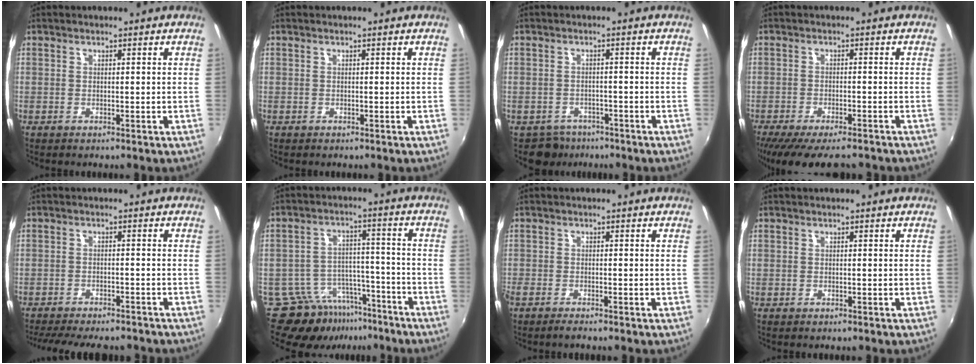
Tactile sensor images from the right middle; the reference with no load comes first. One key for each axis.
{"total": 0.0}
{"total": 4.1, "fx": -3.1, "fy": 2.7, "fz": -0.1, "tx": -0.012, "ty": 0.002, "tz": -0.049}
{"total": 12.7, "fx": -10.5, "fy": 2.9, "fz": 6.5, "tx": -0.134, "ty": -0.041, "tz": -0.164}
{"total": 13.7, "fx": -11.8, "fy": 3.4, "fz": 5.9, "tx": -0.127, "ty": -0.021, "tz": -0.169}
{"total": 10.8, "fx": -8.4, "fy": 6.2, "fz": 2.7, "tx": -0.060, "ty": 0.020, "tz": -0.115}
{"total": 2.0, "fx": -1.8, "fy": 0.1, "fz": 0.9, "tx": -0.023, "ty": -0.011, "tz": -0.037}
{"total": 0.0}